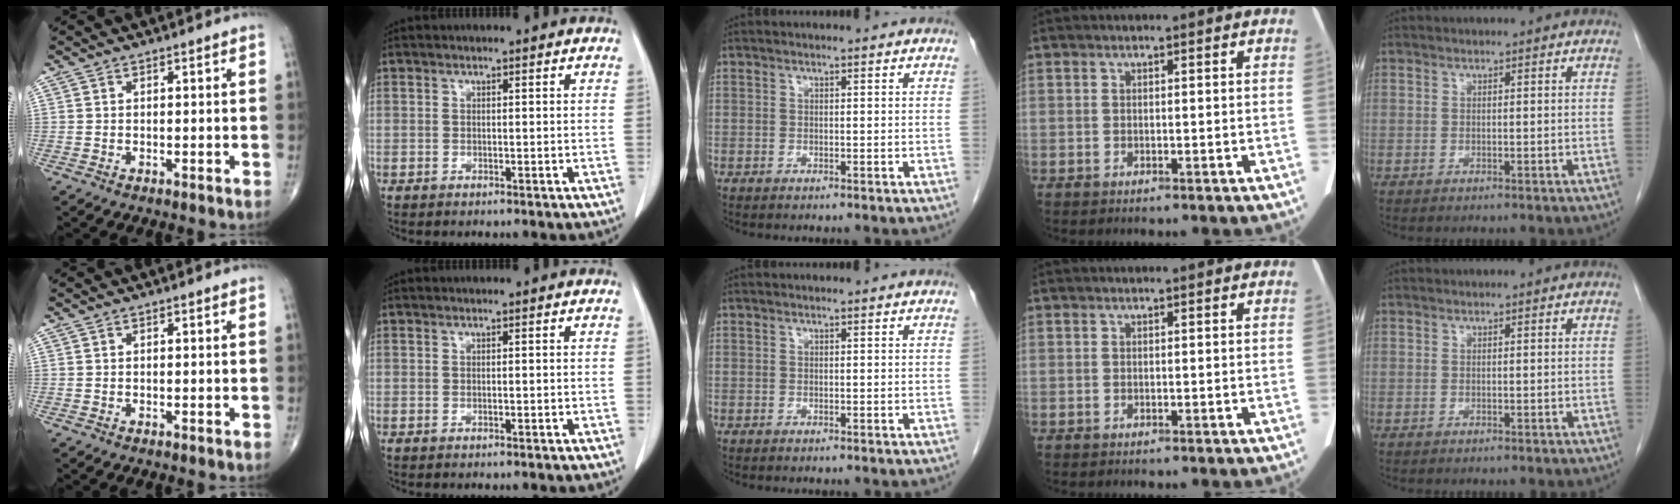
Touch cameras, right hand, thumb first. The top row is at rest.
{"index": {"total": 0.7, "force": [-0.2, 0.3, 0.6], "torque": [-0.015, 0.000, -0.001]}}